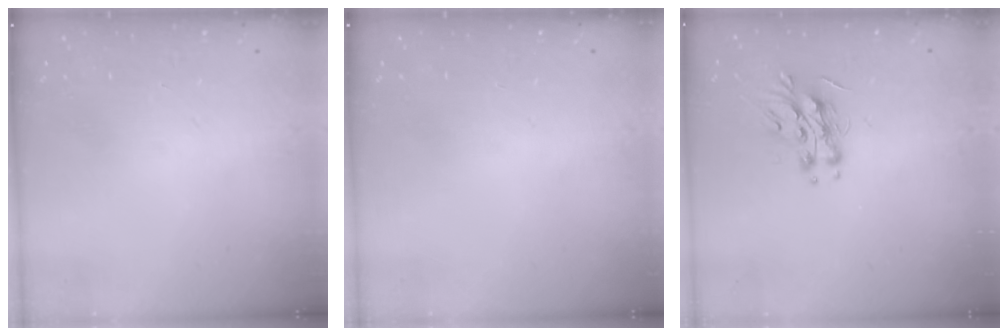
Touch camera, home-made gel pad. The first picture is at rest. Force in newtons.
{"total": 0.0}
{"total": 11.1, "press": 11.1, "slide": 0.2}